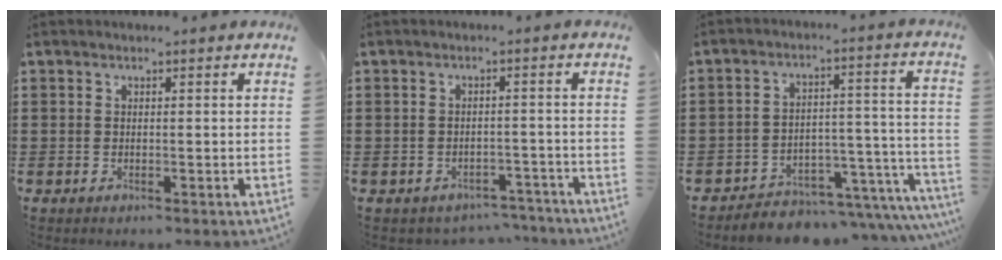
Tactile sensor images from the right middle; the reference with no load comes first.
{"total": 1.9, "force": [-1.8, 0.5, -0.1], "torque": [-0.006, 0.001, -0.042]}
{"total": 4.1, "force": [-3.8, 1.2, 1.0], "torque": [-0.018, 0.002, -0.077]}